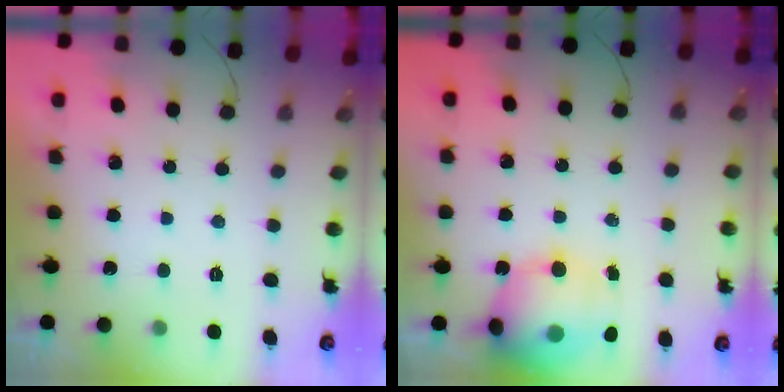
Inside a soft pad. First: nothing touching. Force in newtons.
{"total": 18.0, "press": 17.5, "slide": 4.2}